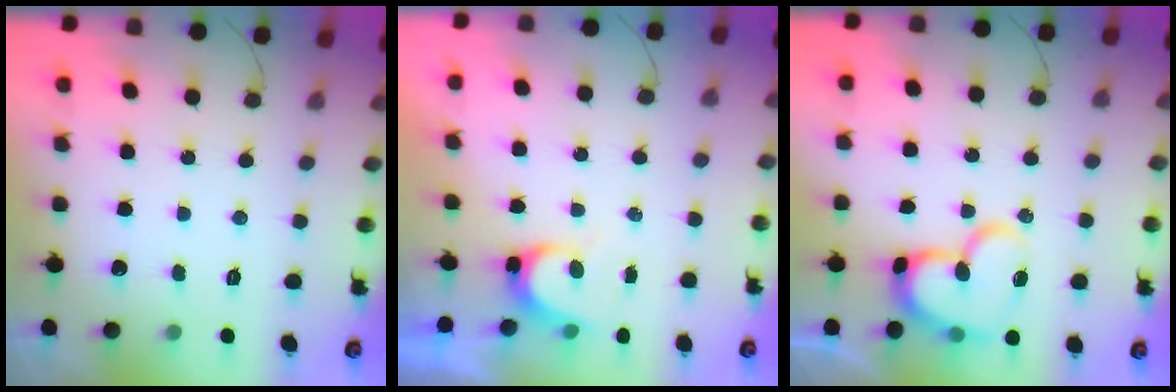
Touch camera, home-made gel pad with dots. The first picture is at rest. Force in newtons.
{"total": 3.3, "press": 3.3, "slide": 0.3}
{"total": 16.3, "press": 16.2, "slide": 1.6}